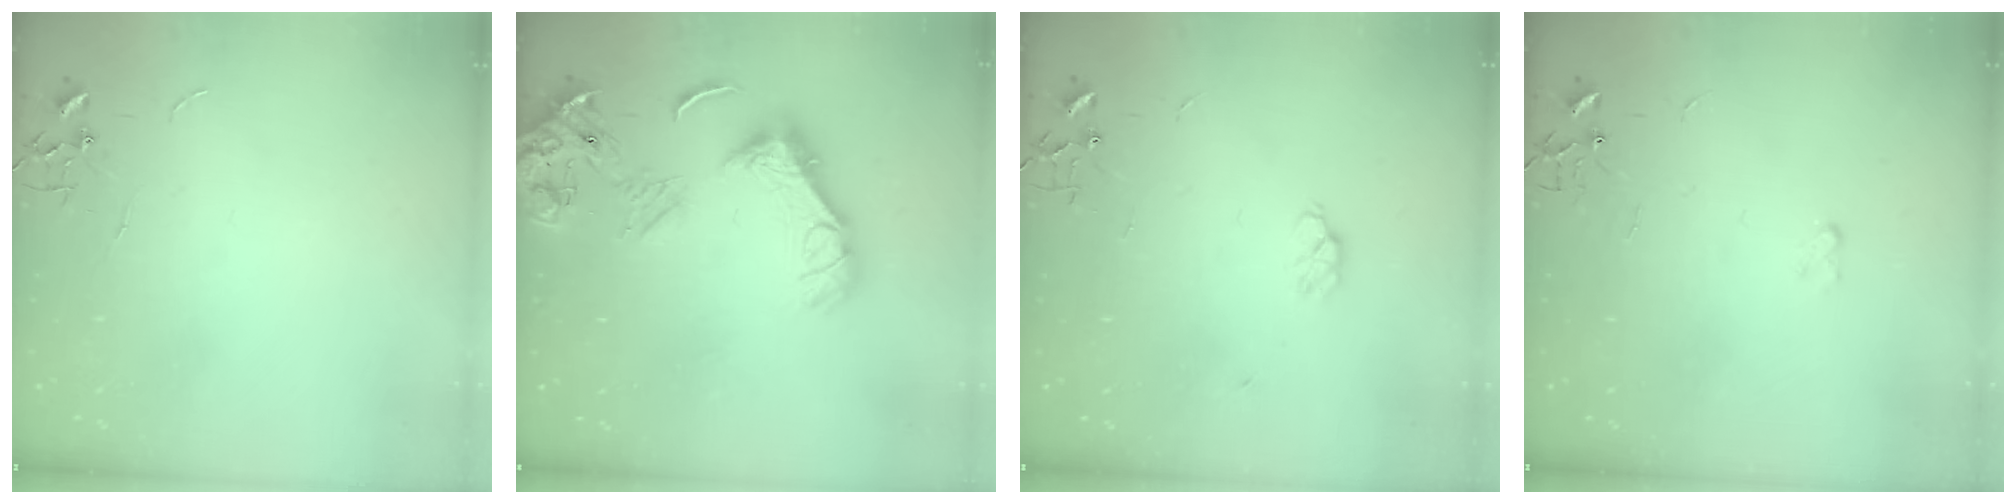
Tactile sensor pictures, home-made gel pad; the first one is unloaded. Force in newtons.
{"total": 18.4, "press": 18.3, "slide": 2.3}
{"total": 4.5, "press": 4.4, "slide": 1.1}
{"total": 3.2, "press": 3.1, "slide": 0.4}